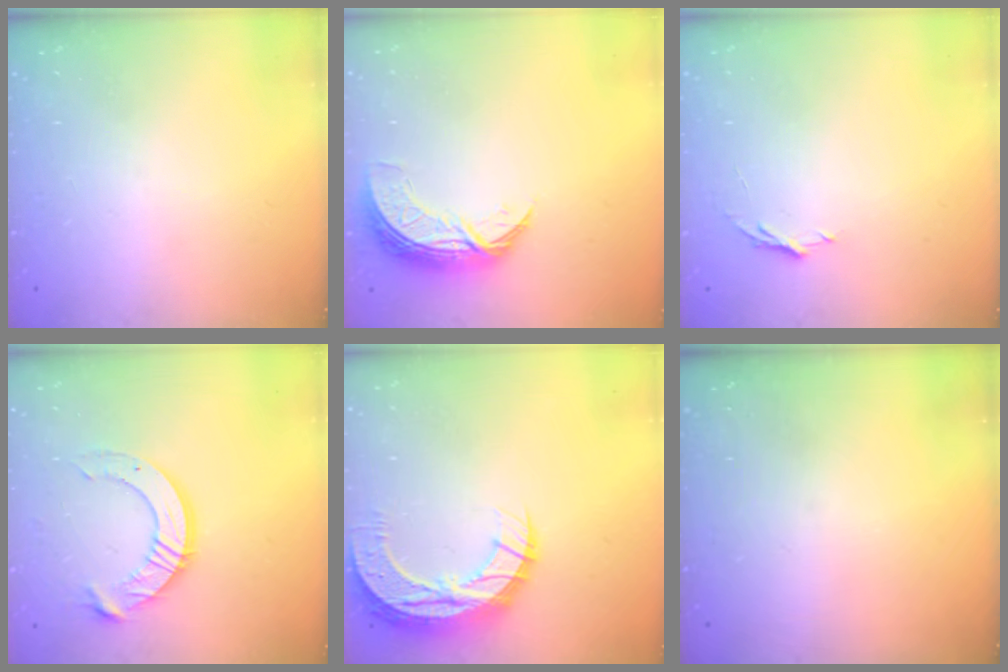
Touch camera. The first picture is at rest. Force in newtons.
{"total": 8.2, "press": 8.2, "slide": 0.3}
{"total": 3.2, "press": 3.2, "slide": 0.3}
{"total": 10.1, "press": 10.1, "slide": 0.9}
{"total": 11.0, "press": 11.0, "slide": 0.8}
{"total": 0.0}